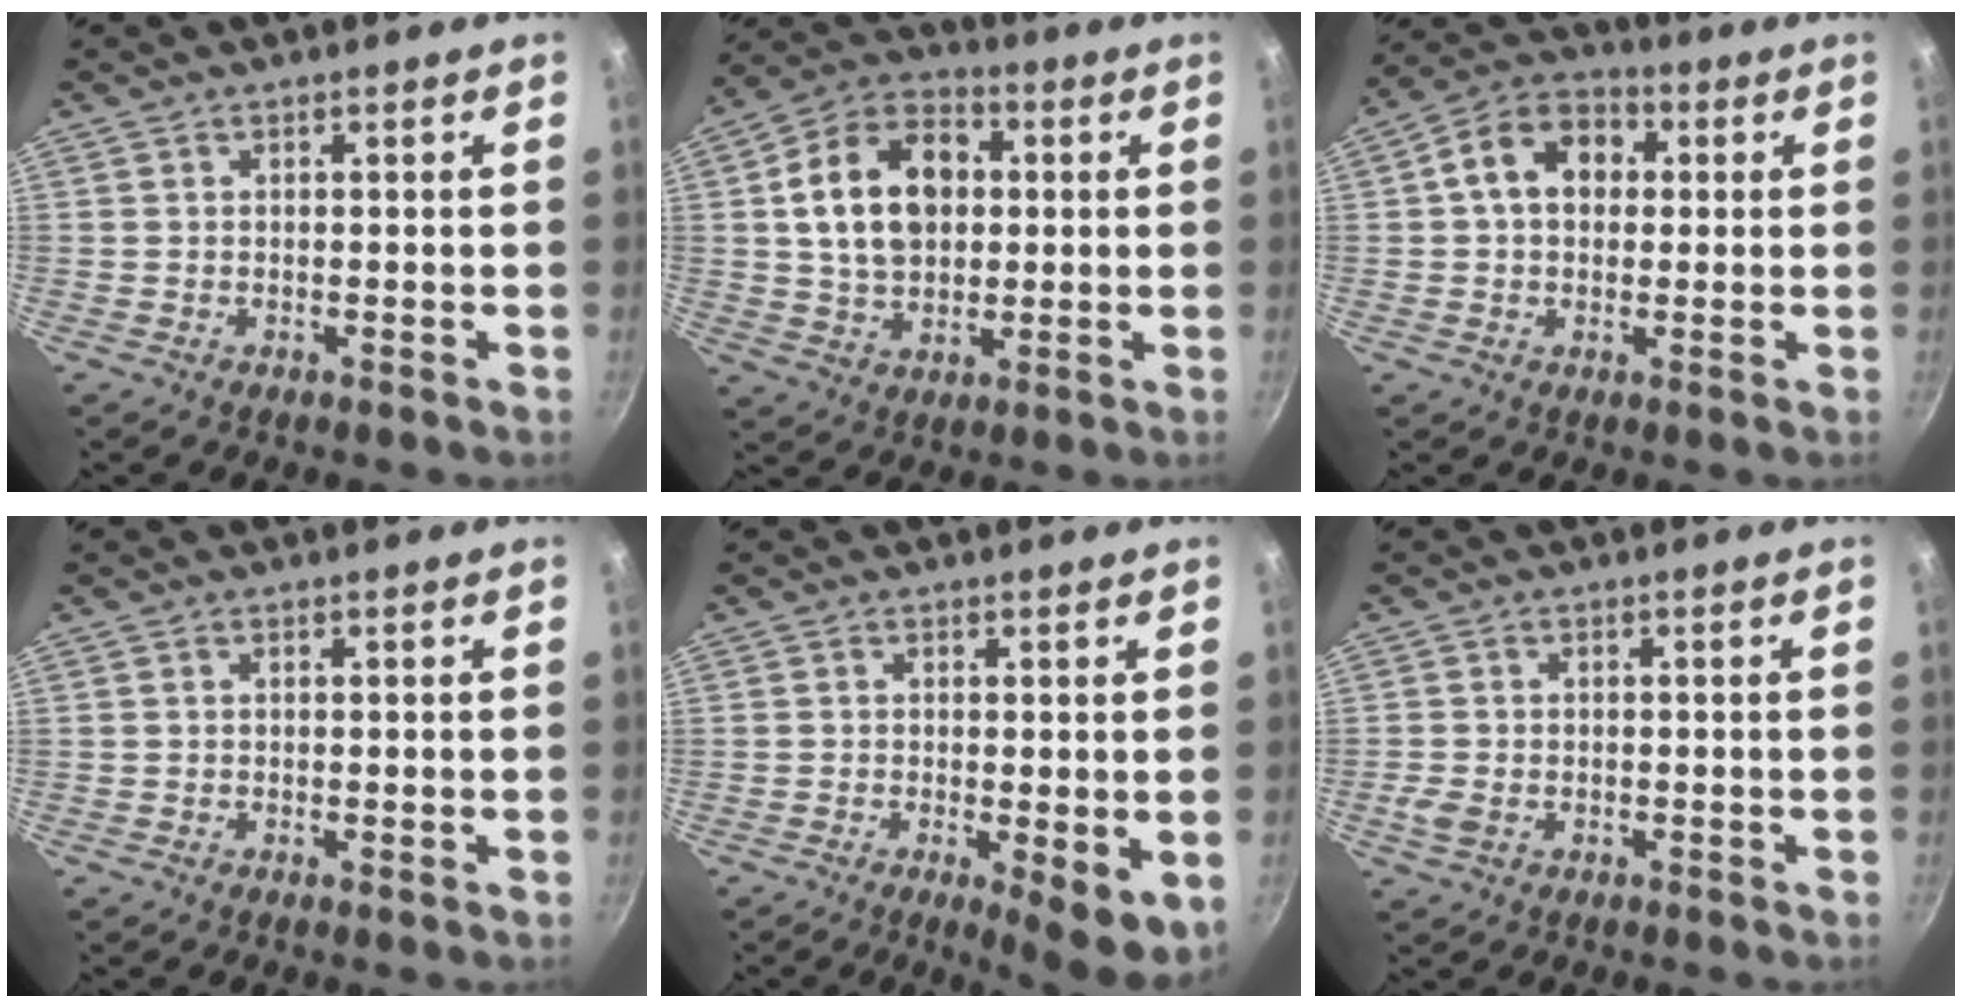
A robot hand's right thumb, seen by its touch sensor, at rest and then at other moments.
{"total": 16.0, "force": [2.2, 11.4, 11.0], "torque": [-0.156, 0.017, 0.029]}
{"total": 10.8, "force": [1.8, 8.1, 6.9], "torque": [-0.085, 0.025, 0.010]}
{"total": 0.0}
{"total": 7.3, "force": [-1.4, 2.2, 6.8], "torque": [-0.086, -0.012, -0.014]}
{"total": 3.1, "force": [-1.0, 2.2, 1.9], "torque": [-0.041, 0.002, -0.019]}